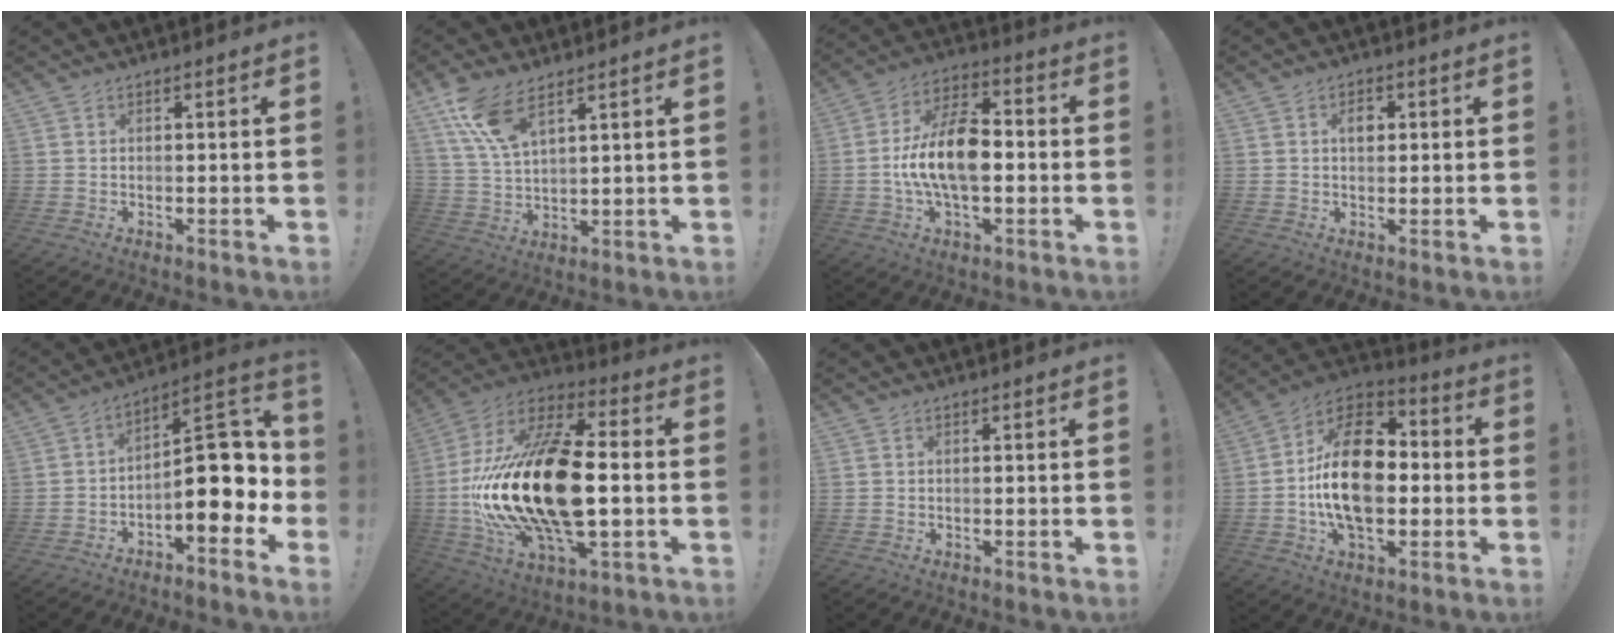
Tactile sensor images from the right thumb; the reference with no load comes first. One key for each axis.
{"total": 10.4, "fx": 7.2, "fy": 3.8, "fz": 6.5, "tx": -0.123, "ty": -0.030, "tz": 0.137}
{"total": 15.6, "fx": -1.9, "fy": 8.3, "fz": 13.1, "tx": -0.247, "ty": 0.008, "tz": -0.036}
{"total": 3.3, "fx": 0.8, "fy": 2.2, "fz": 2.3, "tx": -0.027, "ty": -0.001, "tz": 0.007}
{"total": 16.3, "fx": -2.2, "fy": 7.2, "fz": 14.5, "tx": -0.187, "ty": 0.015, "tz": -0.029}
{"total": 30.4, "fx": -1.7, "fy": 15.0, "fz": 26.4, "tx": -0.505, "ty": 0.013, "tz": -0.021}
{"total": 0.0}
{"total": 22.7, "fx": -0.6, "fy": 14.1, "fz": 17.8, "tx": -0.306, "ty": 0.016, "tz": -0.010}